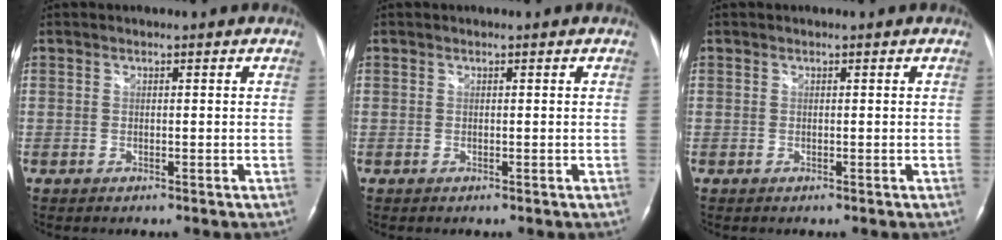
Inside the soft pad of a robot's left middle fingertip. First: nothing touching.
{"total": 0.0}
{"total": 0.0}